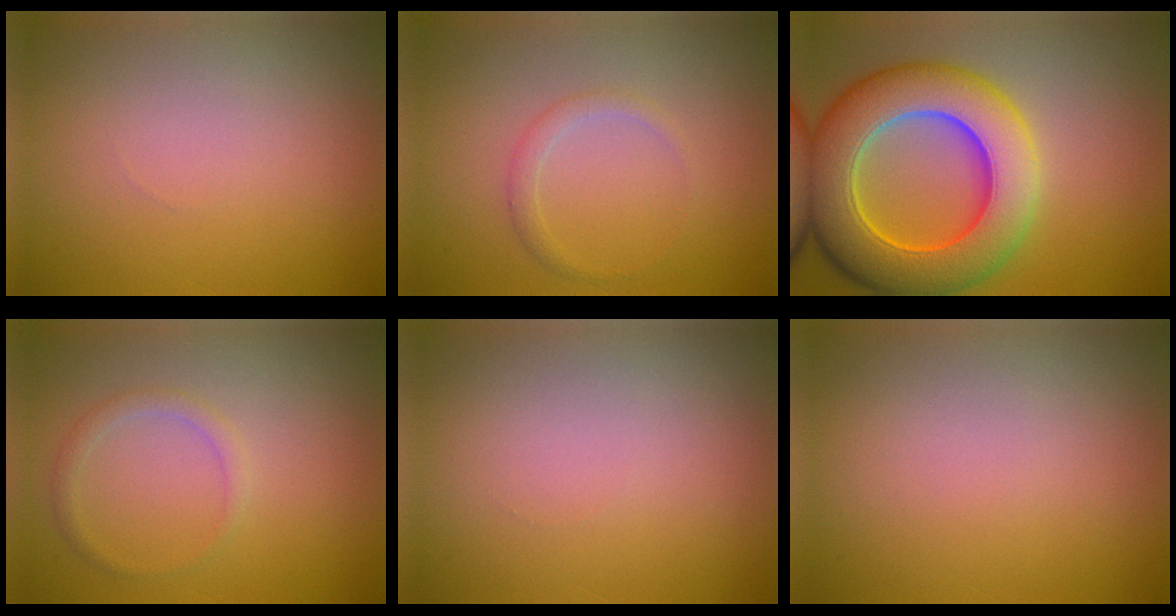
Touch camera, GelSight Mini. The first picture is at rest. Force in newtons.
{"total": 1.2, "press": 1.2, "slide": 0.1}
{"total": 10.9, "press": 10.9, "slide": 0.4}
{"total": 1.3, "press": 1.3, "slide": 0.1}
{"total": 0.0}
{"total": 0.0}